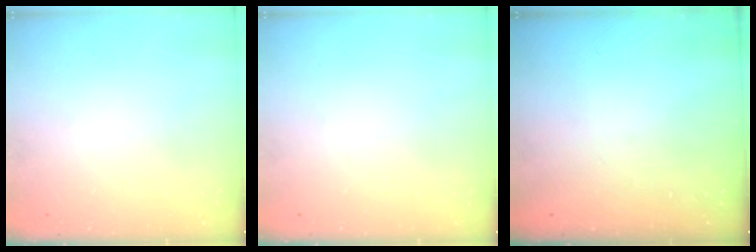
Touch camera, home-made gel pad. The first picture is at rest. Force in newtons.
{"total": 0.0}
{"total": 0.0}